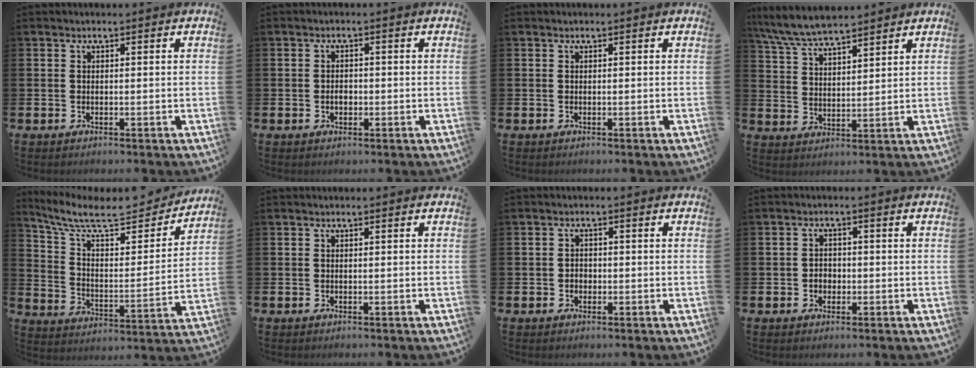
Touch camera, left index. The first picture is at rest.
{"total": 1.6, "force": [-0.4, 1.1, 1.1], "torque": [-0.007, 0.000, -0.011]}
{"total": 0.0}
{"total": 7.0, "force": [6.7, 0.8, 2.0], "torque": [-0.062, -0.028, 0.122]}
{"total": 10.1, "force": [8.5, 3.0, 4.4], "torque": [-0.118, -0.054, 0.144]}
{"total": 0.0}
{"total": 1.3, "force": [-0.3, 1.2, 0.5], "torque": [0.003, 0.001, -0.011]}
{"total": 1.8, "force": [-0.4, 1.6, 0.7], "torque": [-0.002, 0.000, -0.014]}